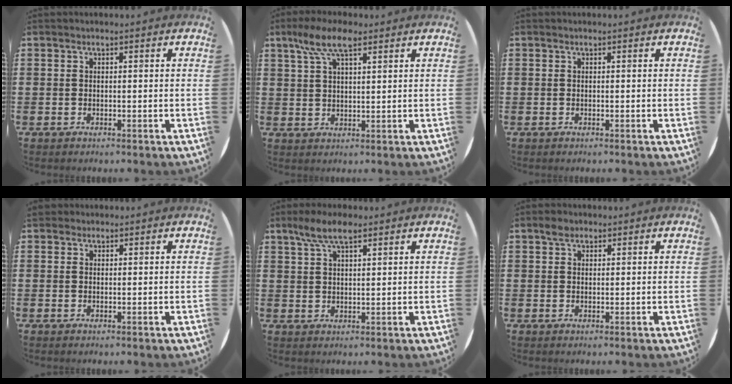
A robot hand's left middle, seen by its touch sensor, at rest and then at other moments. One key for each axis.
{"total": 7.0, "fx": 4.3, "fy": 2.5, "fz": 4.9, "tx": -0.106, "ty": 0.008, "tz": 0.077}
{"total": 0.0}
{"total": 0.9, "fx": 0.8, "fy": 0.4, "fz": 0.0, "tx": 0.006, "ty": 0.001, "tz": 0.014}
{"total": 5.3, "fx": 3.7, "fy": 1.6, "fz": 3.5, "tx": -0.068, "ty": 0.001, "tz": 0.065}
{"total": 1.7, "fx": 1.3, "fy": 0.9, "fz": 0.5, "tx": -0.004, "ty": 0.003, "tz": 0.022}